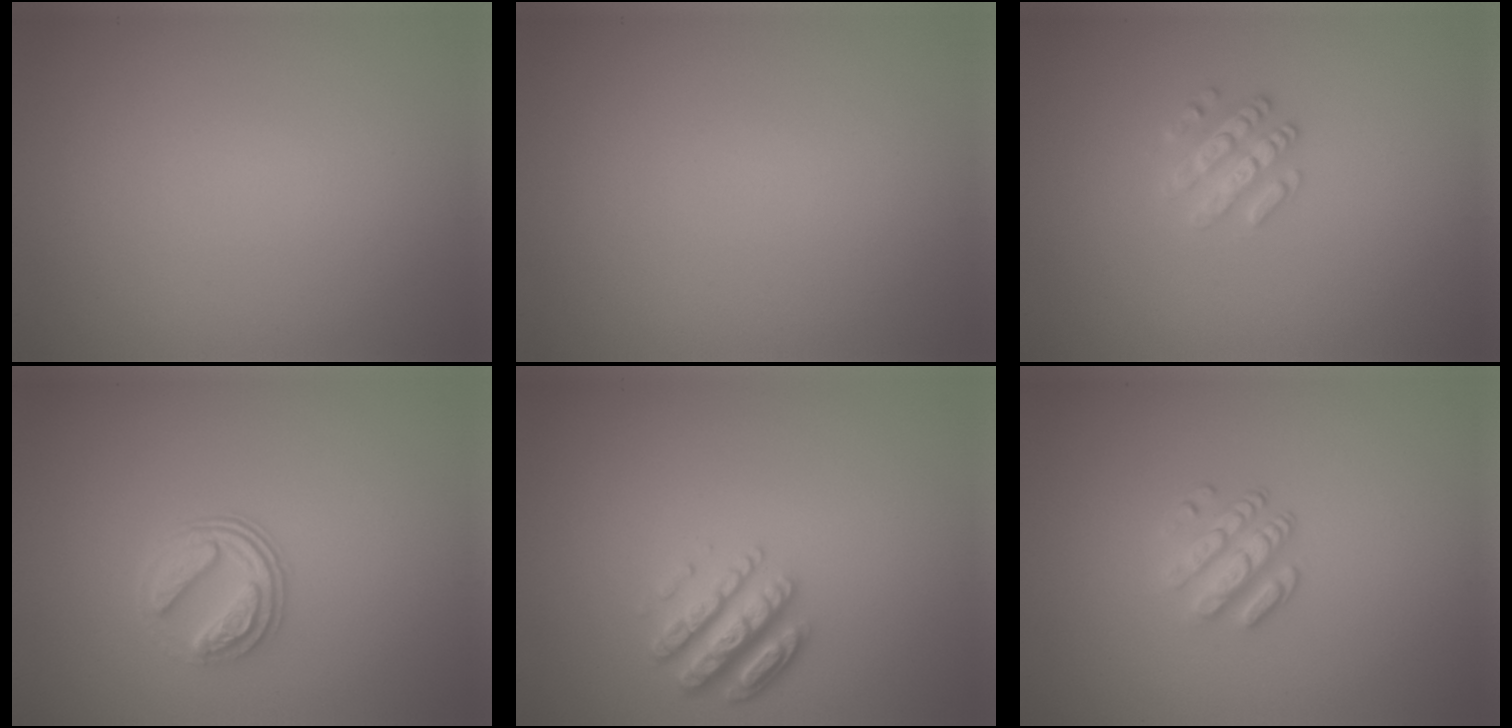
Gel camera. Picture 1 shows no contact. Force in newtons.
{"total": 0.0}
{"total": 2.6, "press": 2.5, "slide": 0.4}
{"total": 3.0, "press": 2.6, "slide": 1.6}
{"total": 4.1, "press": 3.1, "slide": 2.7}
{"total": 3.2, "press": 2.3, "slide": 2.2}